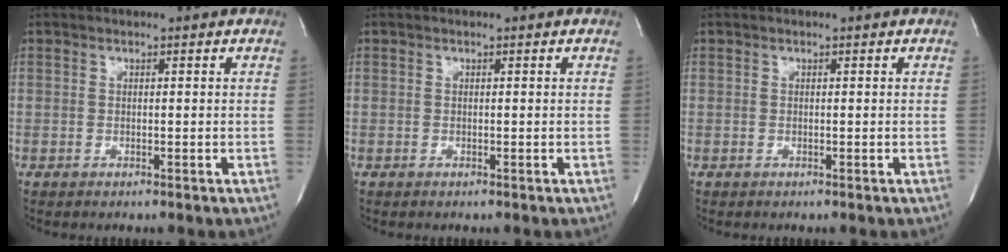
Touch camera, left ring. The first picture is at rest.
{"total": 0.0}
{"total": 0.0}